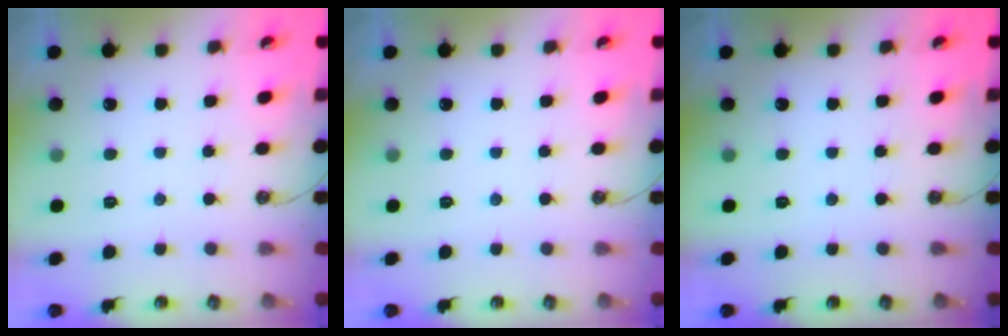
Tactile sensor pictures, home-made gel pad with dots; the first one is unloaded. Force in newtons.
{"total": 0.0}
{"total": 0.0}